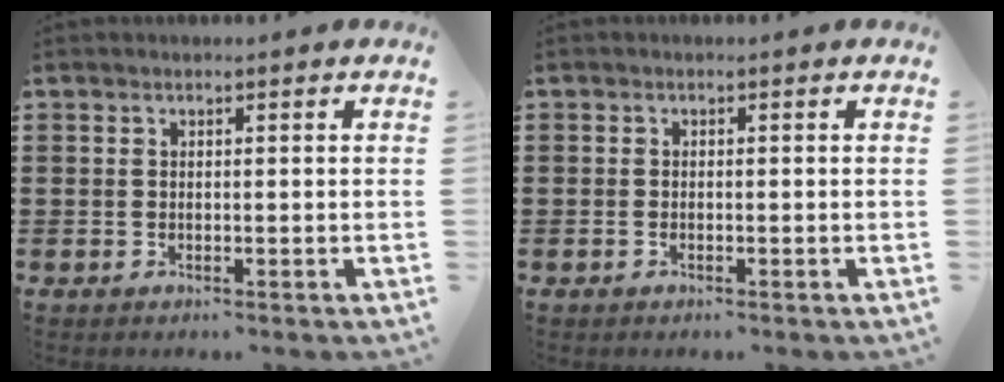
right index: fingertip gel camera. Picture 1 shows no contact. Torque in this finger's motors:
{"motor_torque": [-0.56, 0.69, -0.02, -0.01]}